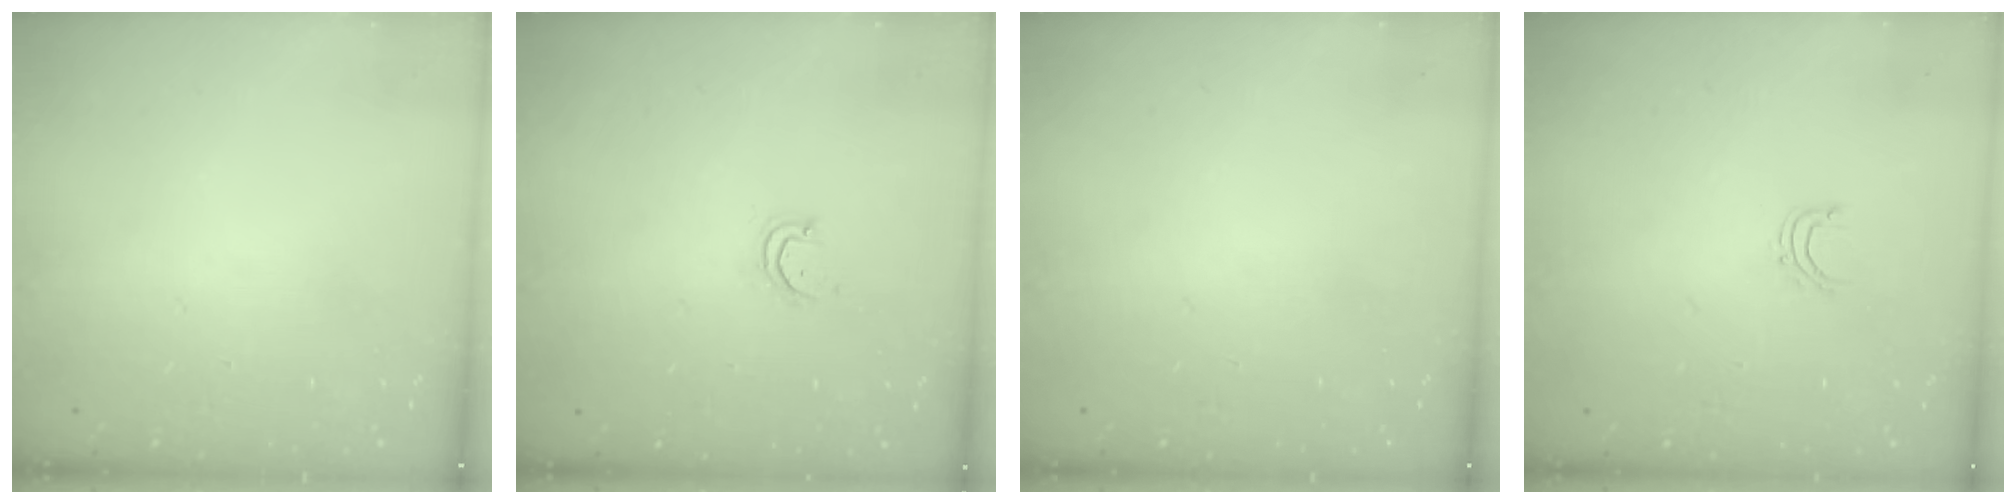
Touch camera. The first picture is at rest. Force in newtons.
{"total": 2.9, "press": 2.9, "slide": 0.3}
{"total": 0.0}
{"total": 4.4, "press": 4.4, "slide": 0.3}